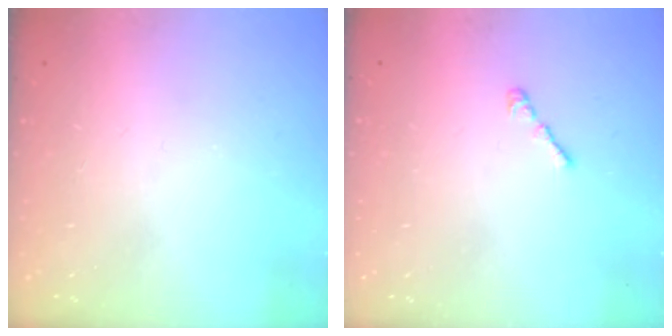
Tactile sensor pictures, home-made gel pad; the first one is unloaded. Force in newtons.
{"total": 2.2, "press": 2.1, "slide": 0.6}